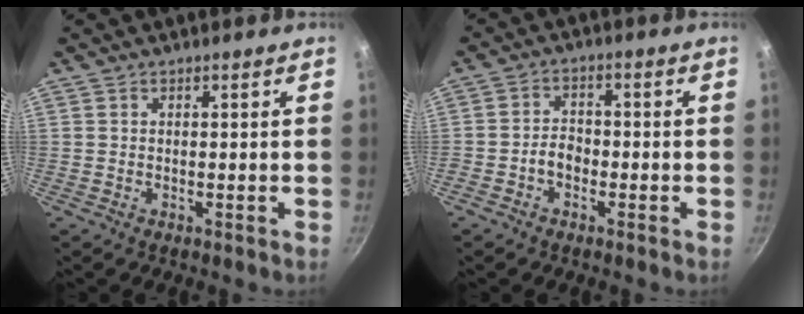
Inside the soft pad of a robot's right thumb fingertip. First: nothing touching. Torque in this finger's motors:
{"motor_torque": [0.39, 0.55, 0.14, 0.15, -0.02]}